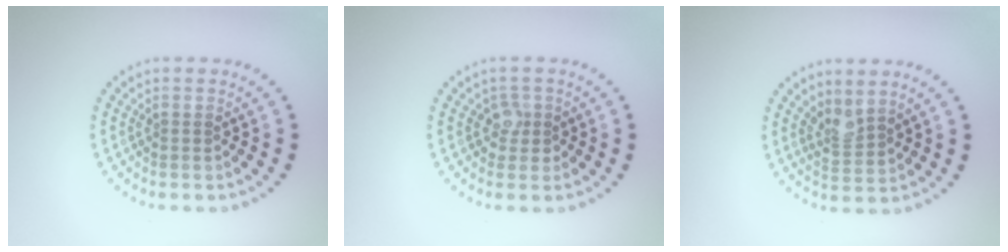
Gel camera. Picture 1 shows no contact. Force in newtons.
{"total": 1.6, "press": 1.4, "slide": 0.9}
{"total": 2.0, "press": 1.5, "slide": 1.3}